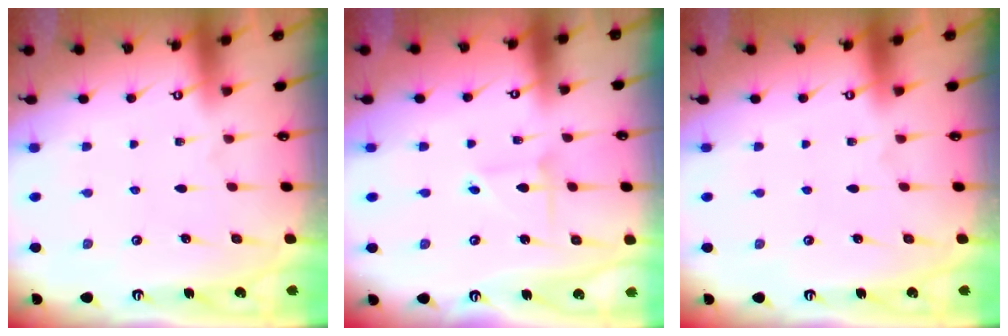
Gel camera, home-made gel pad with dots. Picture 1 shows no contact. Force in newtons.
{"total": 2.1, "press": 2.1, "slide": 0.1}
{"total": 0.0}